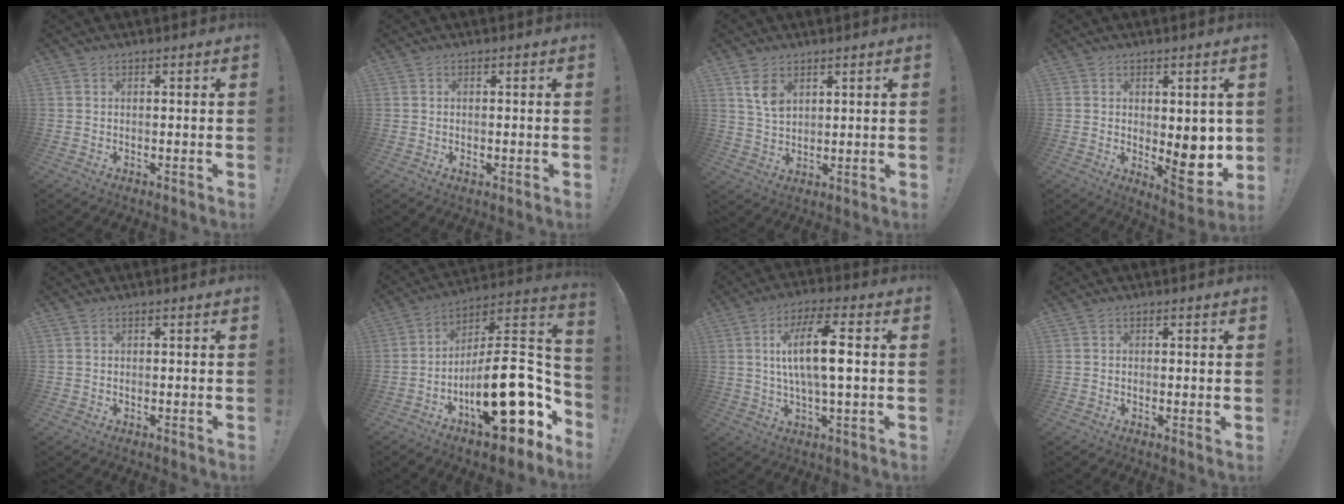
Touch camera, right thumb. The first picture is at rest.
{"total": 0.7, "force": [-0.5, 0.3, 0.5], "torque": [-0.001, -0.003, -0.010]}
{"total": 6.5, "force": [3.3, 3.9, 3.9], "torque": [-0.057, -0.016, 0.061]}
{"total": 10.5, "force": [-0.9, 5.8, 8.7], "torque": [-0.076, -0.012, -0.008]}
{"total": 0.0}
{"total": 25.4, "force": [-8.0, 9.0, 22.4], "torque": [-0.345, 0.037, -0.120]}
{"total": 13.2, "force": [1.5, 3.6, 12.6], "torque": [-0.229, 0.006, 0.018]}
{"total": 0.9, "force": [0.4, 0.5, 0.6], "torque": [-0.006, -0.001, 0.006]}